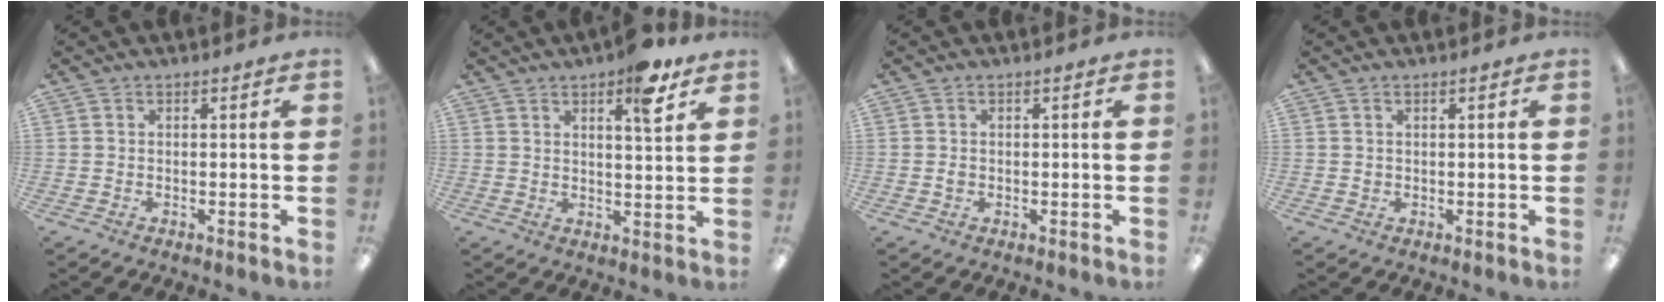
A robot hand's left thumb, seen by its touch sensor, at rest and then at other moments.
{"total": 8.6, "force": [5.3, 2.6, 6.2], "torque": [-0.078, -0.023, 0.082]}
{"total": 1.0, "force": [-0.1, 0.7, 0.7], "torque": [-0.015, 0.004, -0.003]}
{"total": 0.6, "force": [0.2, 0.5, 0.3], "torque": [-0.008, 0.004, 0.002]}